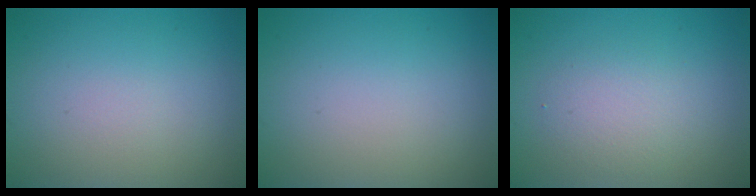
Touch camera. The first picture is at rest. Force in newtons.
{"total": 0.0}
{"total": 2.4, "press": 2.4, "slide": 0.2}